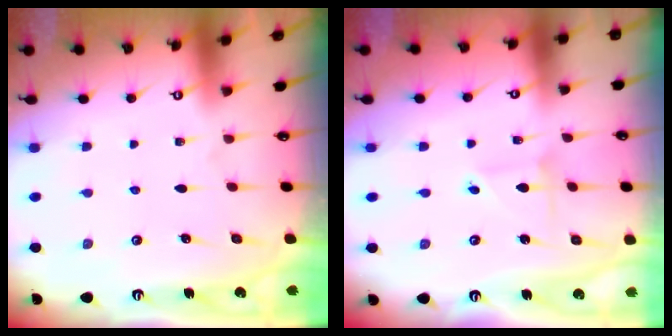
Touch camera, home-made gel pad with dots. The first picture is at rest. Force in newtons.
{"total": 2.2, "press": 2.2, "slide": 0.2}